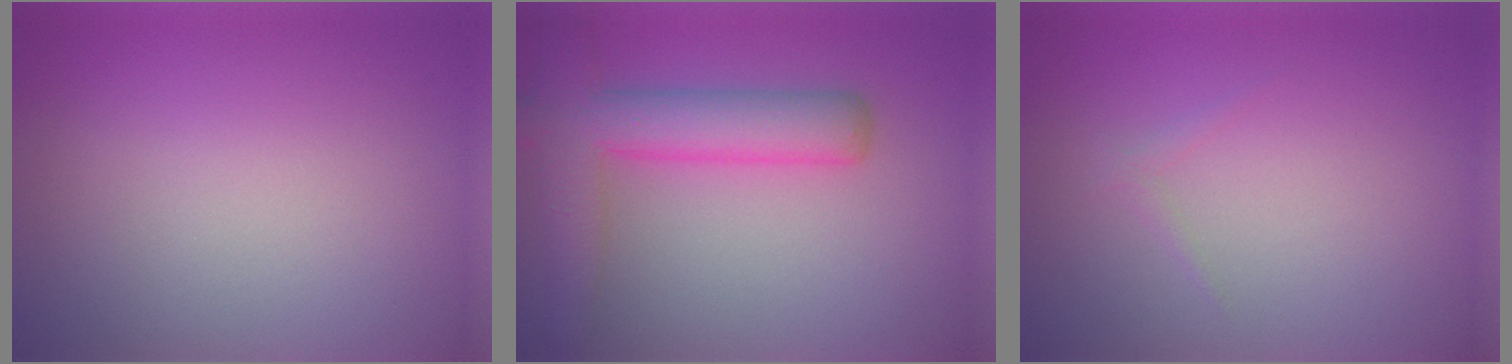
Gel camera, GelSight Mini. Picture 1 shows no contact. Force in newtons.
{"total": 6.6, "press": 6.6, "slide": 0.4}
{"total": 0.6, "press": 0.6, "slide": 0.0}